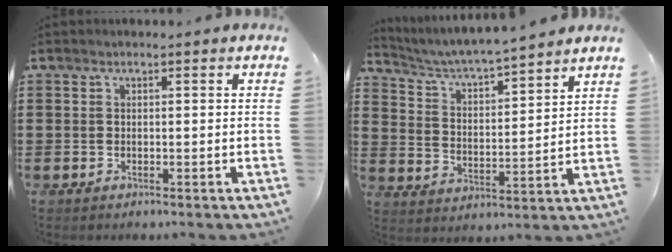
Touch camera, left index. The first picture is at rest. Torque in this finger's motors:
{"motor_torque": [1.62, -0.51, 0.45, 0.12]}